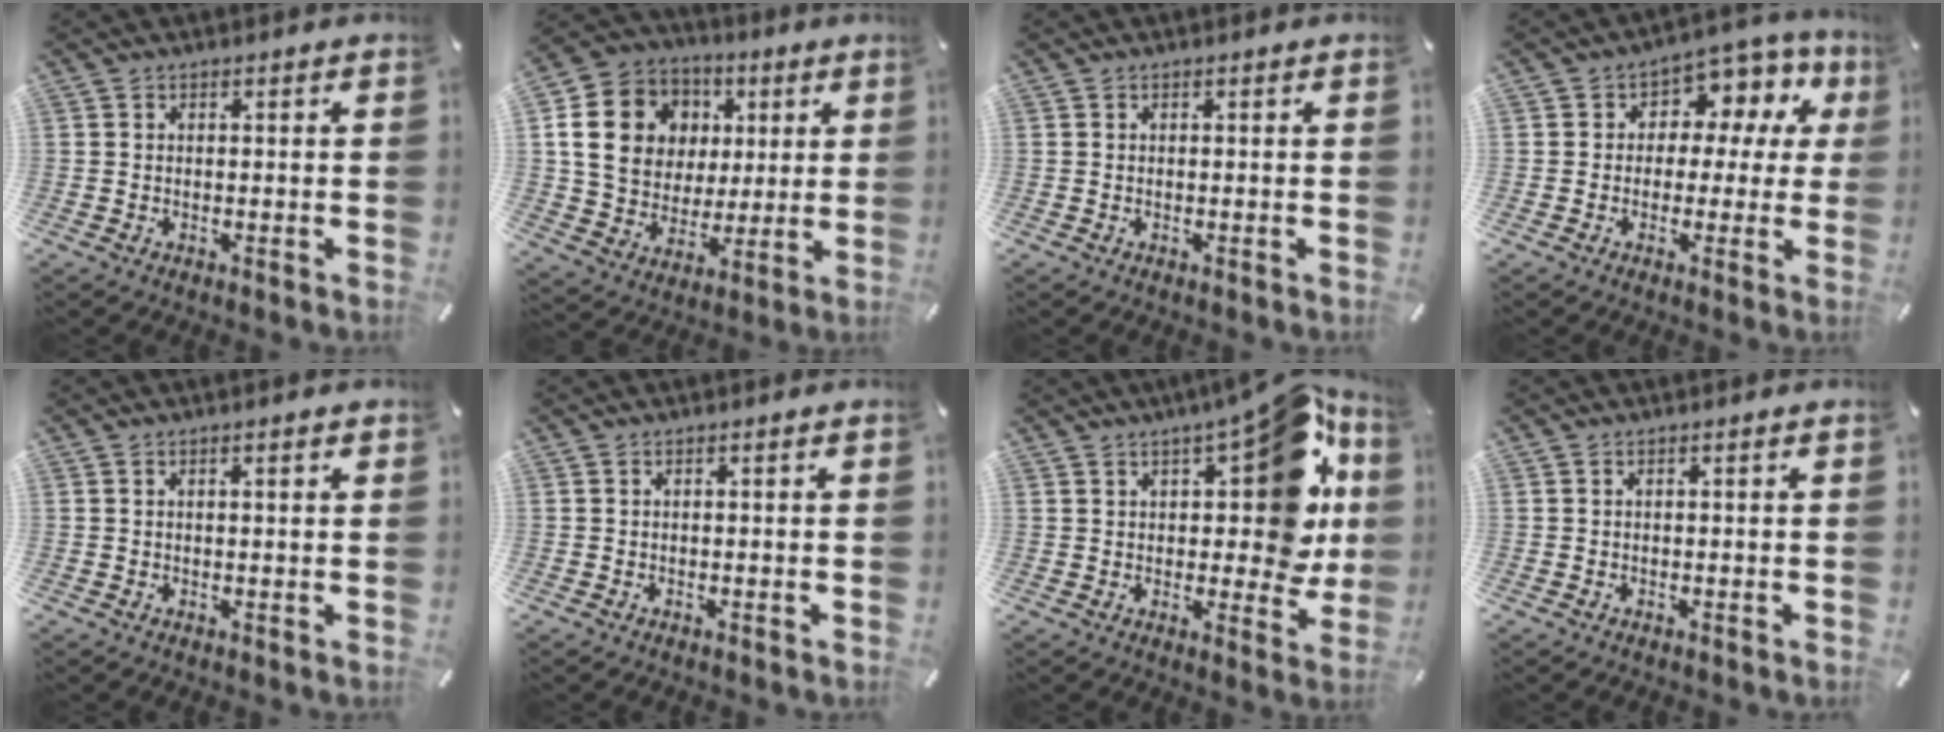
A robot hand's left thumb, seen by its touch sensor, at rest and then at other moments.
{"total": 16.8, "force": [4.0, 14.6, 7.3], "torque": [-0.129, 0.001, 0.079]}
{"total": 0.0}
{"total": 8.4, "force": [2.1, 6.7, 4.6], "torque": [-0.064, -0.013, 0.036]}
{"total": 0.8, "force": [0.4, 0.3, 0.7], "torque": [-0.012, 0.001, 0.007]}
{"total": 0.0}
{"total": 20.7, "force": [7.2, 9.0, 17.1], "torque": [-0.204, -0.049, 0.109]}
{"total": 0.0}